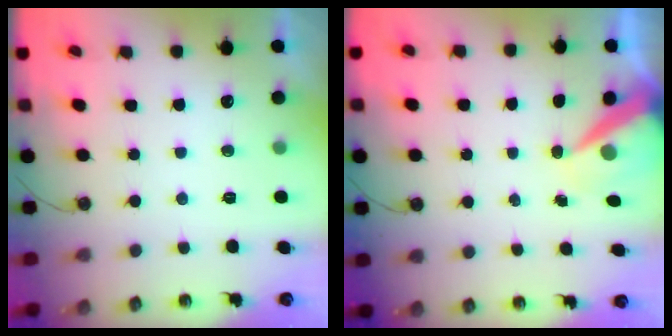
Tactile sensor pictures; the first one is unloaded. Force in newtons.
{"total": 8.8, "press": 8.8, "slide": 1.1}